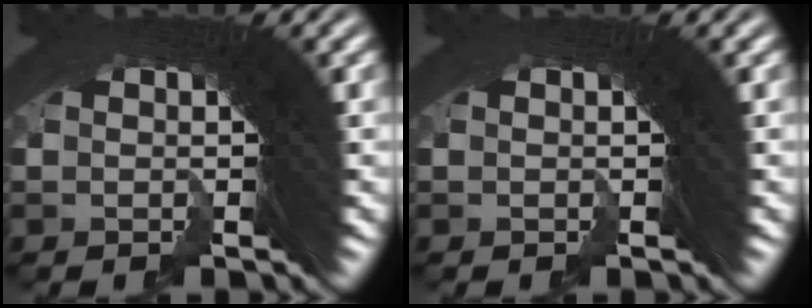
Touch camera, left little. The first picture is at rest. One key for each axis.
{"total": 0.0}